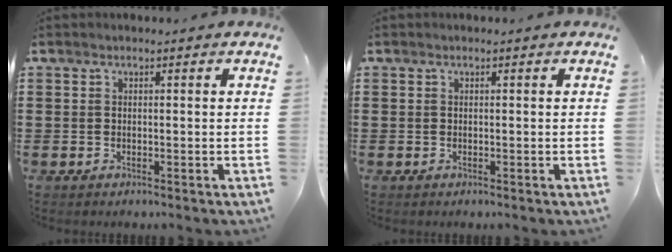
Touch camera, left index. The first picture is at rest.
{"total": 0.0}